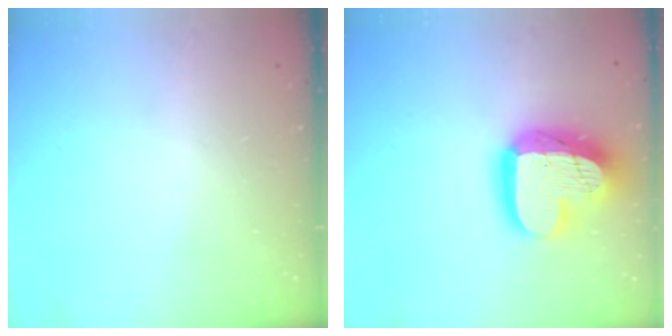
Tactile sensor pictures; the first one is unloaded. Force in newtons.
{"total": 21.2, "press": 21.2, "slide": 1.7}